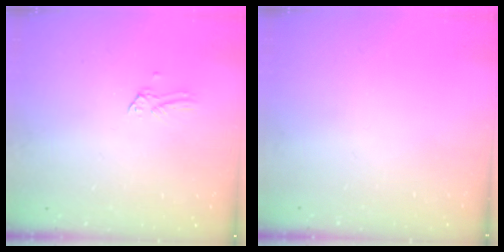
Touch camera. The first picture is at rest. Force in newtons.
{"total": 0.0}